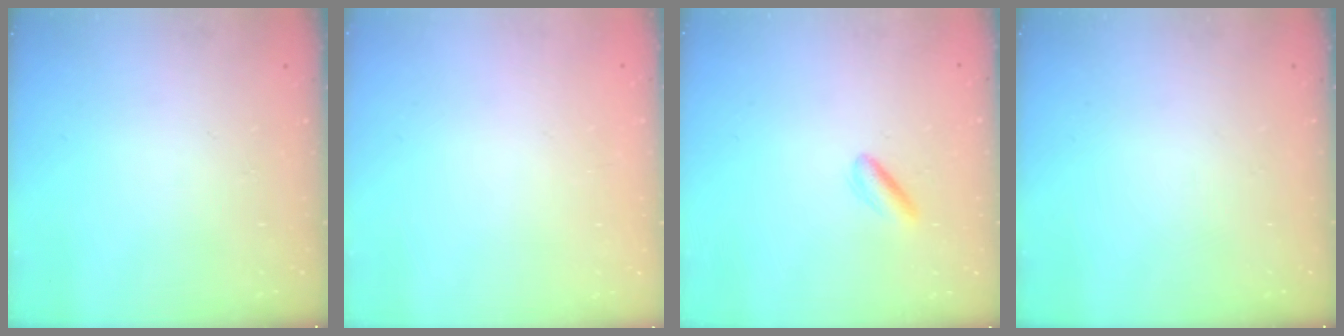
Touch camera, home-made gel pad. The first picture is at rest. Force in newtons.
{"total": 2.1, "press": 2.1, "slide": 0.1}
{"total": 2.8, "press": 2.6, "slide": 0.8}
{"total": 0.0}